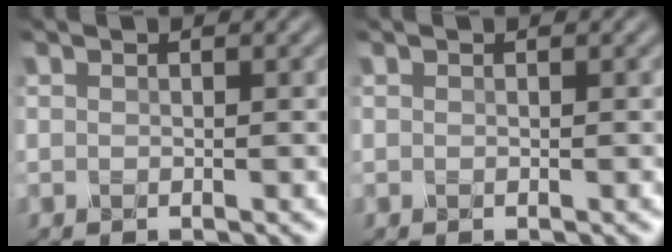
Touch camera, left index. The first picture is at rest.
{"total": 0.0}